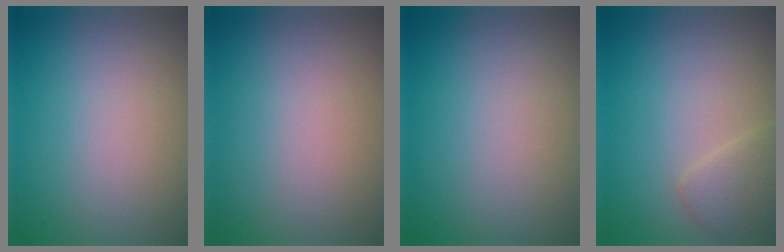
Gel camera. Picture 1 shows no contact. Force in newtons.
{"total": 0.0}
{"total": 0.0}
{"total": 2.0, "press": 2.0, "slide": 0.1}